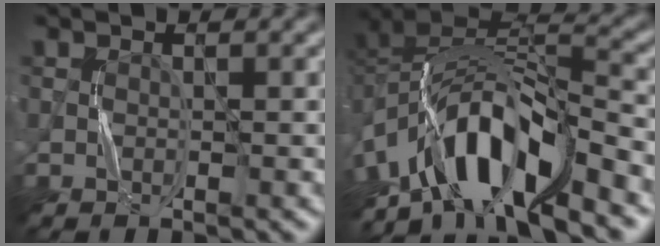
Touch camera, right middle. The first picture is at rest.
{"total": 10.7, "force": [-6.5, 4.1, 7.5], "torque": [-0.119, 0.010, -0.123]}